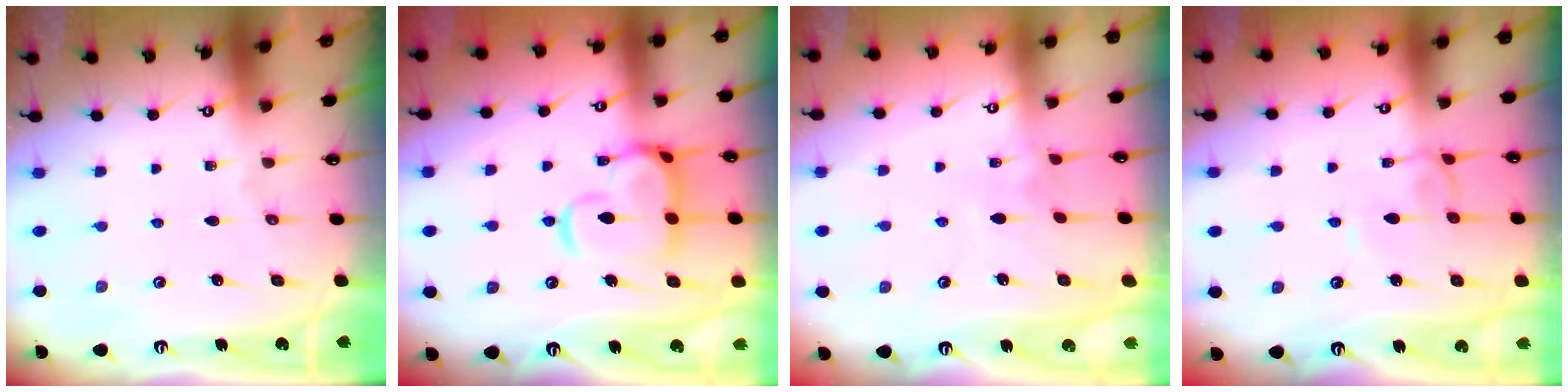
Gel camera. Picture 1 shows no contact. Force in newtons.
{"total": 7.3, "press": 7.1, "slide": 1.5}
{"total": 4.1, "press": 4.1, "slide": 0.1}
{"total": 2.6, "press": 2.6, "slide": 0.2}